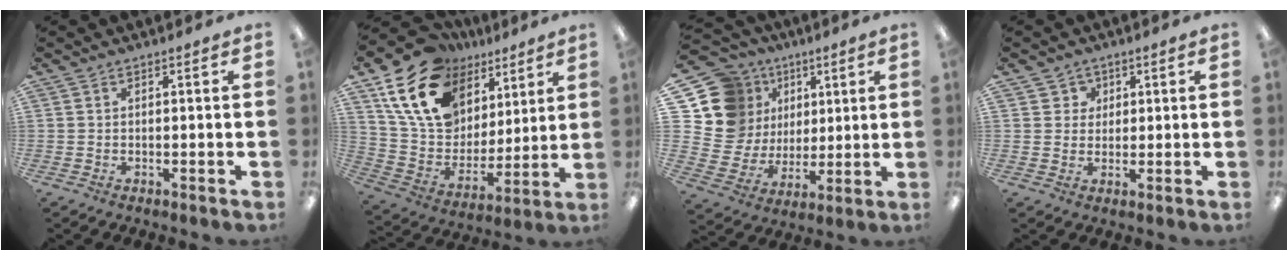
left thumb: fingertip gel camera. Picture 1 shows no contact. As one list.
[{"total": 20.6, "force": [11.2, 14.1, 10.0], "torque": [-0.193, -0.040, 0.212]}, {"total": 18.4, "force": [7.0, 16.0, 5.9], "torque": [-0.139, -0.041, 0.156]}, {"total": 3.9, "force": [1.7, 3.6, 0.1], "torque": [-0.001, 0.003, 0.027]}]